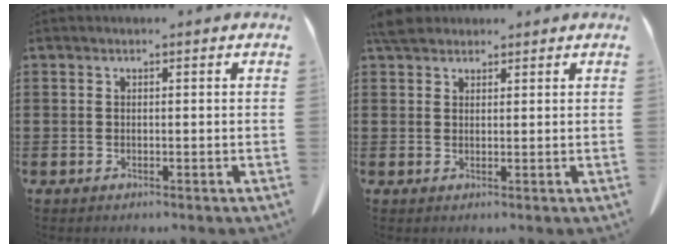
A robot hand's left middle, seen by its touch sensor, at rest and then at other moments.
{"total": 3.5, "force": [2.9, 1.3, 1.3], "torque": [-0.035, 0.004, 0.058]}